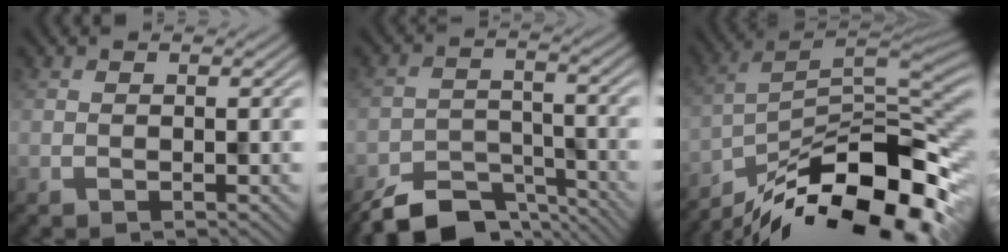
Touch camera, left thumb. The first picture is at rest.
{"total": 8.7, "force": [-7.4, 3.4, 3.2], "torque": [-0.051, -0.010, -0.125]}
{"total": 17.4, "force": [-12.3, 5.1, 11.2], "torque": [-0.205, -0.013, -0.198]}